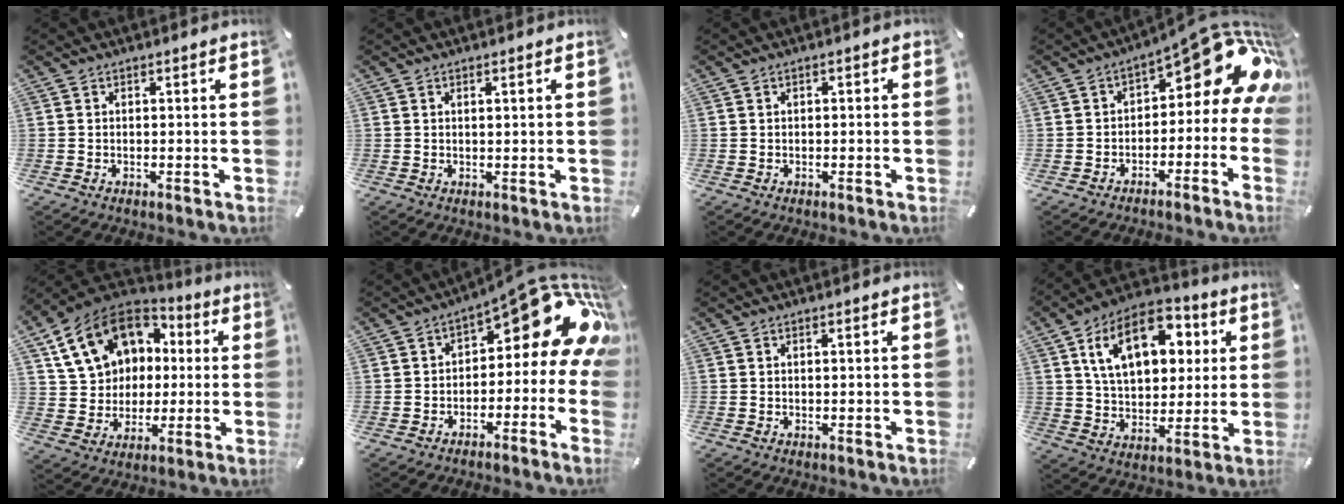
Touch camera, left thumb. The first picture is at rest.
{"total": 1.1, "force": [0.4, 0.1, 1.0], "torque": [-0.019, -0.001, 0.007]}
{"total": 1.0, "force": [-0.1, 0.6, 0.8], "torque": [-0.014, 0.003, -0.004]}
{"total": 13.0, "force": [5.8, 5.8, 10.0], "torque": [-0.126, -0.049, 0.090]}
{"total": 17.0, "force": [5.5, 13.9, 8.0], "torque": [-0.163, -0.011, 0.111]}
{"total": 14.3, "force": [6.3, 6.1, 11.2], "torque": [-0.149, -0.045, 0.099]}
{"total": 0.6, "force": [0.1, 0.0, 0.6], "torque": [-0.009, -0.001, 0.002]}
{"total": 17.9, "force": [7.2, 11.3, 11.9], "torque": [-0.201, -0.009, 0.125]}